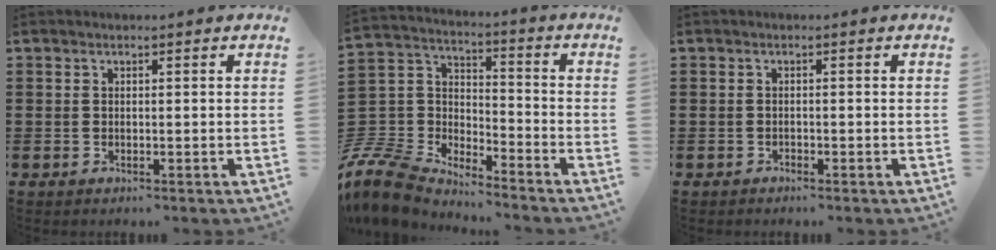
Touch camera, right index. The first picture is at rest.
{"total": 8.5, "force": [-7.9, 2.8, 1.5], "torque": [-0.087, -0.013, -0.171]}
{"total": 0.7, "force": [-0.6, 0.1, 0.0], "torque": [-0.002, 0.000, -0.014]}